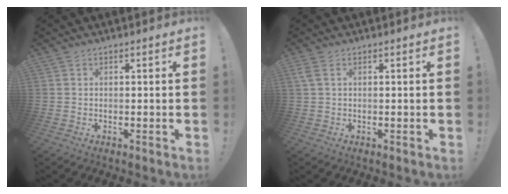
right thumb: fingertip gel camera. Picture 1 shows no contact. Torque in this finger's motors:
{"motor_torque": [0.46, -0.06, 0.45, -0.11, 0.13]}